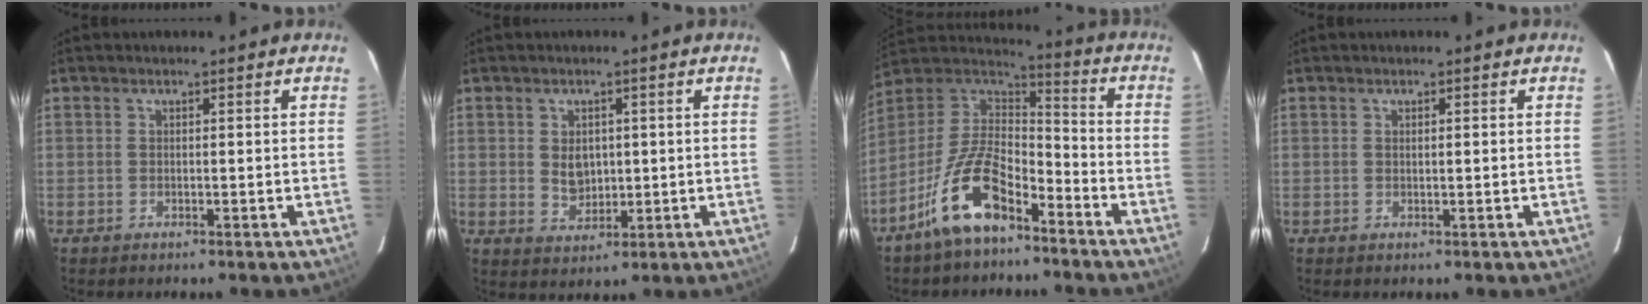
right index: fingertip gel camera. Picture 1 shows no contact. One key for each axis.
{"total": 4.0, "fx": 0.5, "fy": 3.0, "fz": 2.6, "tx": -0.045, "ty": 0.001, "tz": 0.019}
{"total": 13.4, "fx": -8.6, "fy": 5.2, "fz": 8.8, "tx": -0.184, "ty": 0.016, "tz": -0.165}
{"total": 0.6, "fx": 0.1, "fy": 0.1, "fz": 0.6, "tx": -0.013, "ty": 0.000, "tz": 0.003}